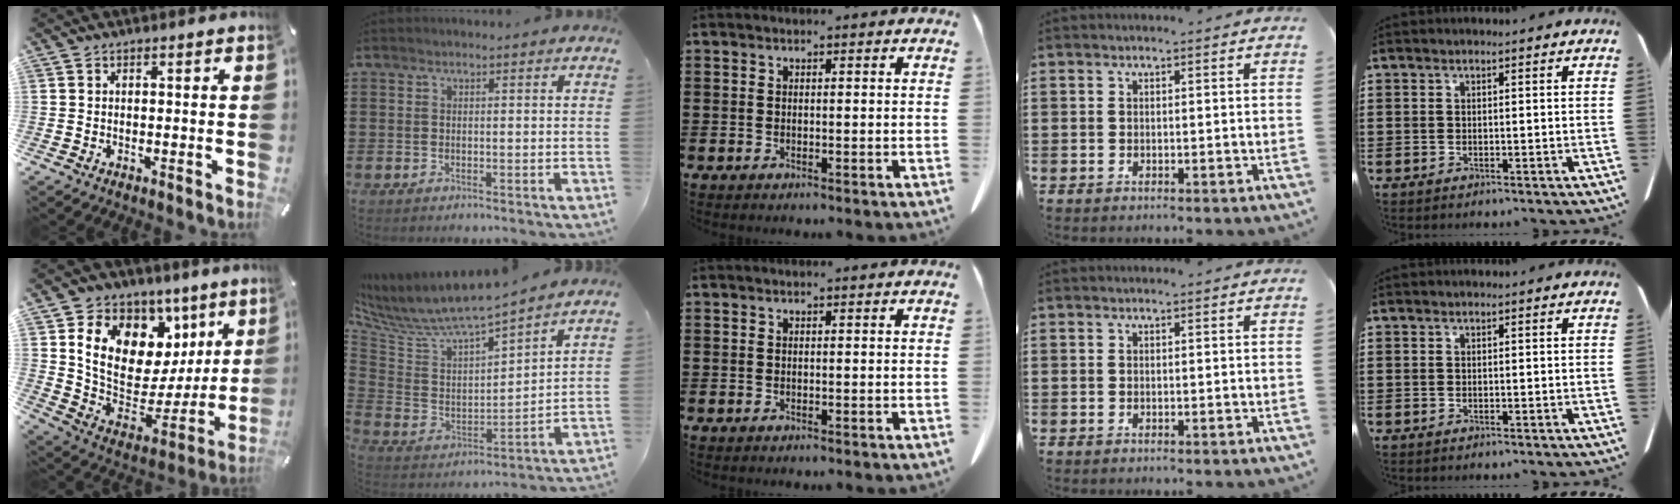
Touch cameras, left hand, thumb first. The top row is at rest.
{"thumb": {"total": 16.3, "force": [6.9, 12.0, 8.5], "torque": [-0.122, -0.062, 0.130]}, "index": {"total": 7.1, "force": [6.3, 1.5, 2.8], "torque": [-0.089, -0.052, 0.103]}}